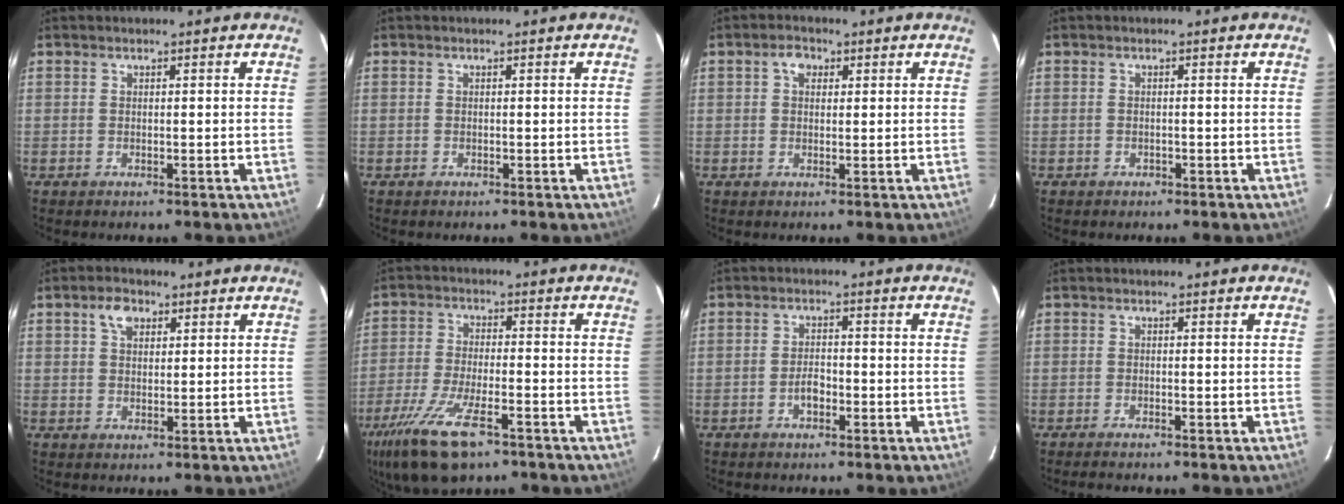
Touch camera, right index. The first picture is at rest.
{"total": 0.0}
{"total": 2.5, "force": [0.9, 1.9, 1.4], "torque": [-0.021, 0.010, 0.014]}
{"total": 1.0, "force": [-0.7, 0.7, 0.0], "torque": [0.000, 0.003, -0.009]}
{"total": 3.7, "force": [1.9, 2.4, 2.1], "torque": [-0.035, 0.011, 0.033]}
{"total": 14.7, "force": [-9.1, 5.0, 10.4], "torque": [-0.232, -0.041, -0.170]}
{"total": 2.8, "force": [-1.3, 1.5, 1.9], "torque": [-0.038, 0.005, -0.025]}
{"total": 1.5, "force": [-1.4, 0.0, 0.6], "torque": [-0.013, -0.007, -0.025]}